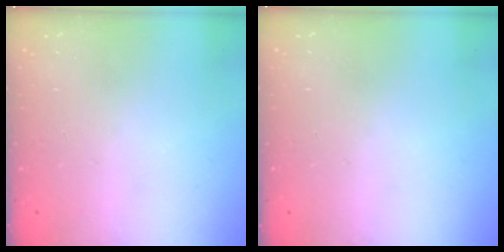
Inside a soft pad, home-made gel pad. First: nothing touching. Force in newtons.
{"total": 0.0}